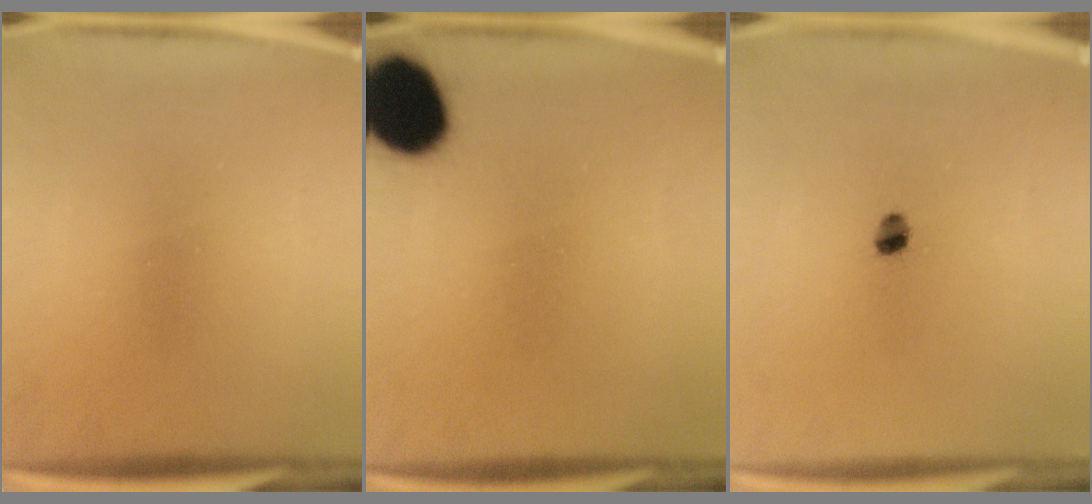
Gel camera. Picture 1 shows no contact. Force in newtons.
{"total": 15.0}
{"total": 2.3}